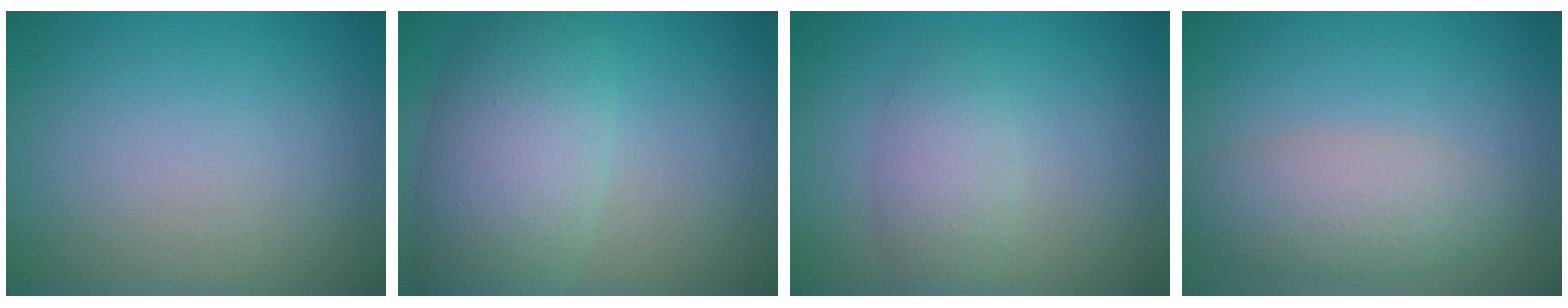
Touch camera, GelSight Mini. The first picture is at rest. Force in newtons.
{"total": 7.6, "press": 7.6, "slide": 0.1}
{"total": 2.8, "press": 2.8, "slide": 0.2}
{"total": 4.0, "press": 4.0, "slide": 0.3}